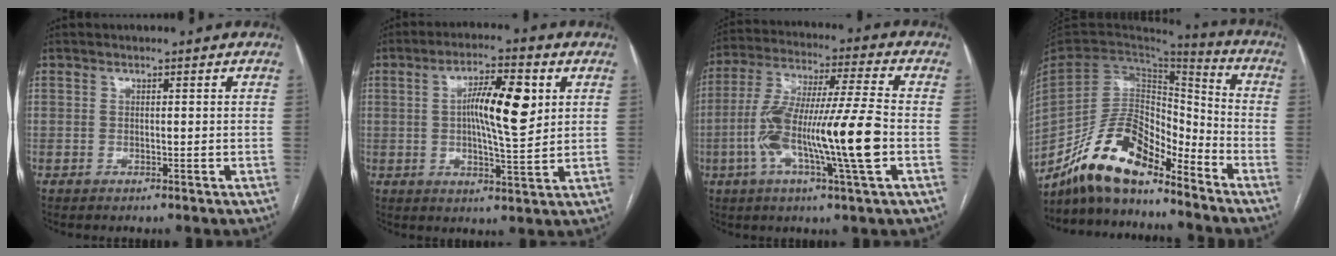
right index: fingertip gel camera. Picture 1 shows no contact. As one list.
[{"total": 10.0, "force": [2.1, 1.9, 9.6], "torque": [-0.167, 0.009, 0.034]}, {"total": 16.9, "force": [-3.9, 0.2, 16.5], "torque": [-0.312, 0.000, -0.075]}, {"total": 14.5, "force": [-11.5, 4.9, 7.4], "torque": [-0.139, 0.025, -0.216]}]